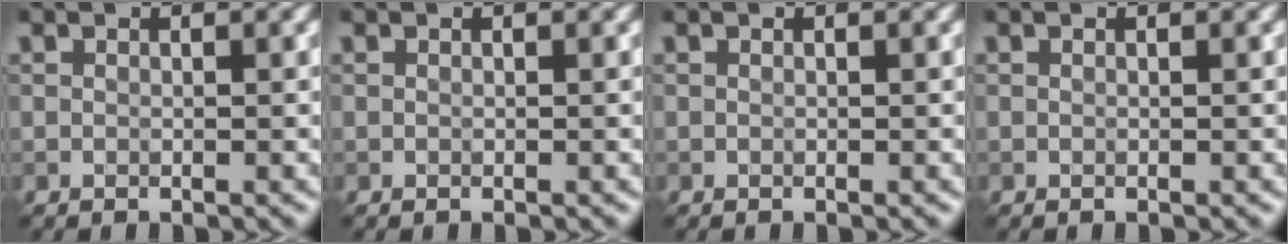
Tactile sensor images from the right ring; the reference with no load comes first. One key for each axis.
{"total": 0.0}
{"total": 0.0}
{"total": 0.0}